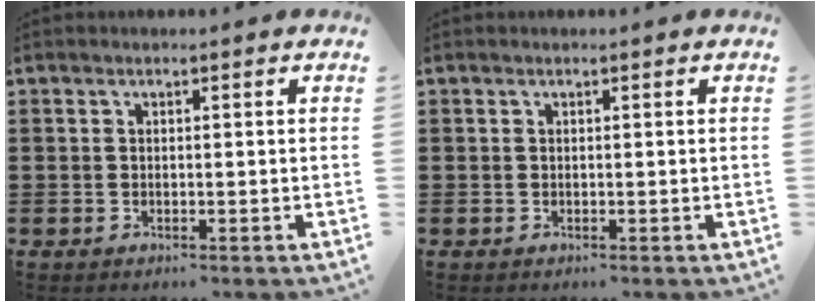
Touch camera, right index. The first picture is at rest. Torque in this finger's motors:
{"motor_torque": [1.47, 0.67, 0.00, 0.00]}